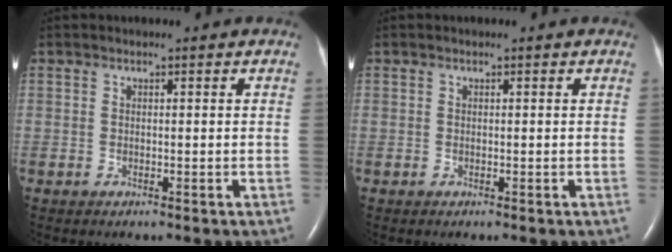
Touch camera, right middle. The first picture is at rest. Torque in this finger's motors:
{"motor_torque": [-0.08, 0.01, -0.03, -0.01]}